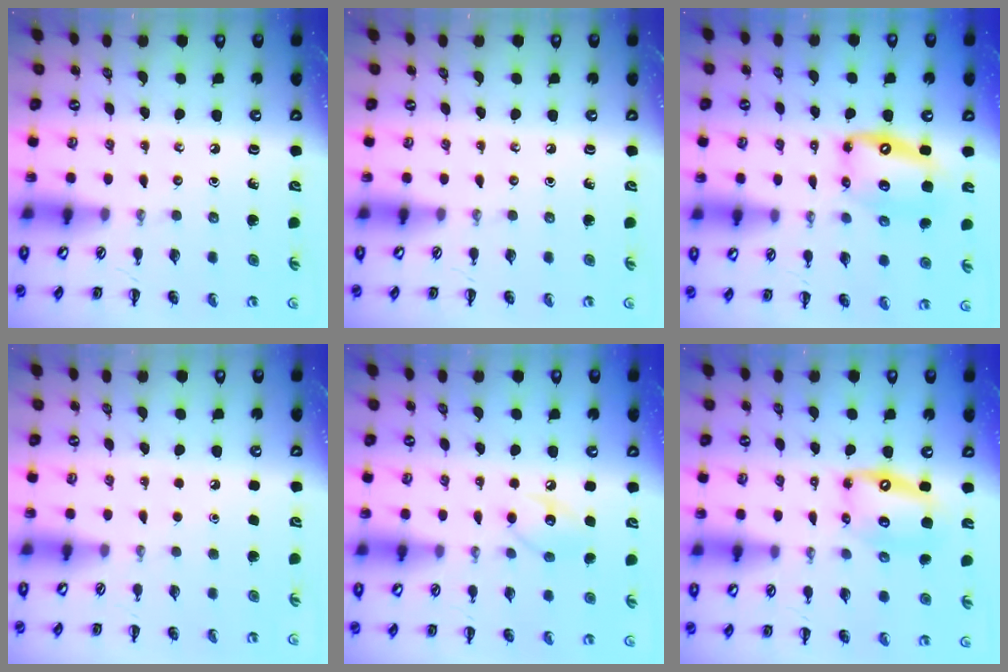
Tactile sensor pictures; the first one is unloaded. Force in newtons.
{"total": 0.0}
{"total": 13.3, "press": 12.8, "slide": 3.5}
{"total": 1.7, "press": 1.7, "slide": 0.1}
{"total": 8.9, "press": 8.9, "slide": 1.0}
{"total": 13.0, "press": 12.5, "slide": 3.6}